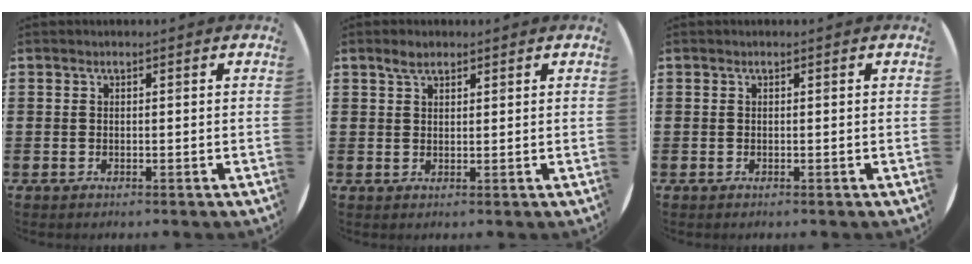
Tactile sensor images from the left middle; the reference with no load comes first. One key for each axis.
{"total": 2.2, "fx": 1.8, "fy": 0.9, "fz": 1.0, "tx": -0.014, "ty": 0.003, "tz": 0.031}
{"total": 0.0}